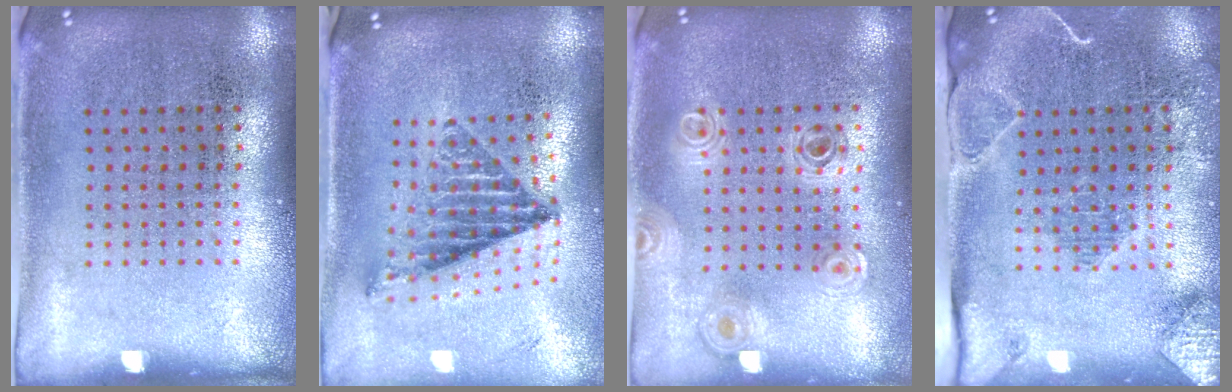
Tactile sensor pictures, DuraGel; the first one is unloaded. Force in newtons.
{"total": 1.3, "press": 1.2, "slide": 0.6}
{"total": 0.8, "press": 0.8, "slide": 0.1}
{"total": 2.0, "press": 2.0, "slide": 0.1}